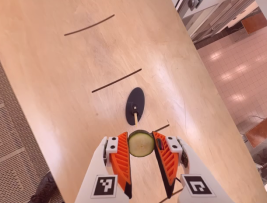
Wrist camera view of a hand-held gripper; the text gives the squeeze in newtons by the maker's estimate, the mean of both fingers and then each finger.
{"total": 7.7, "left": 7.9, "right": 7.5}